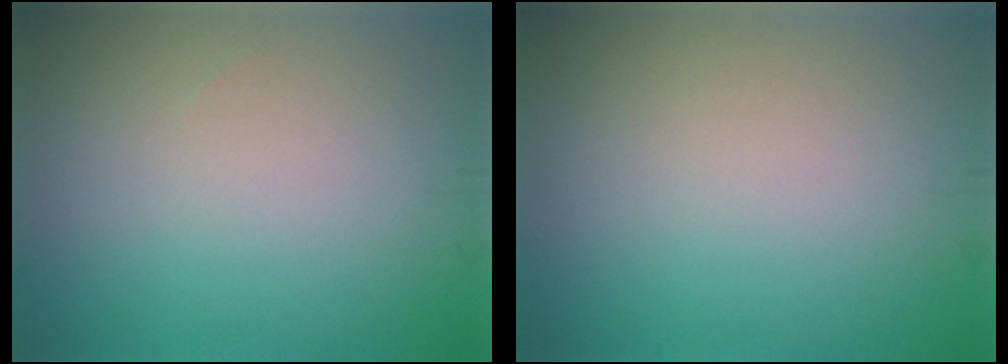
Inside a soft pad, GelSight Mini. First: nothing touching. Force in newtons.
{"total": 0.0}